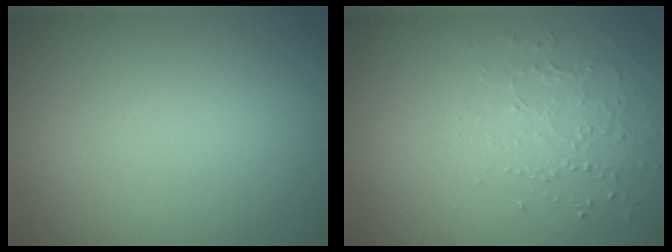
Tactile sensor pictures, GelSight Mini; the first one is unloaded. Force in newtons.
{"total": 1.3, "press": 1.0, "slide": 0.8}